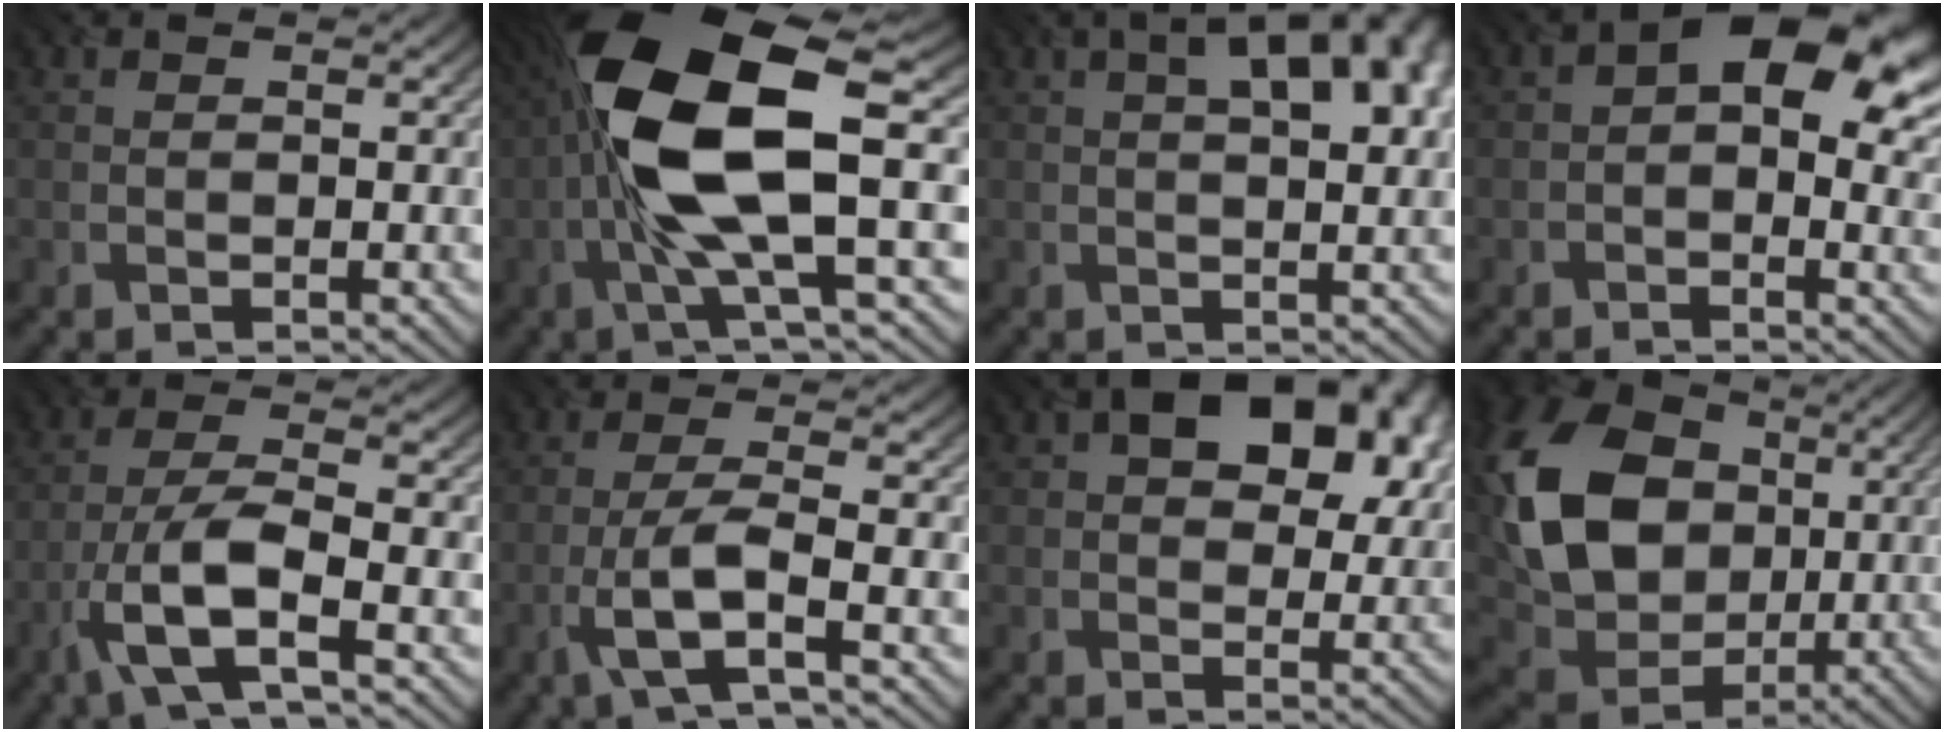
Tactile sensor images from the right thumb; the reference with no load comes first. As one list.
[{"total": 16.1, "force": [0.2, 5.5, 15.1], "torque": [-0.305, 0.012, 0.003]}, {"total": 12.3, "force": [4.2, 5.2, 10.3], "torque": [-0.146, 0.033, 0.046]}, {"total": 12.5, "force": [3.5, 7.0, 9.7], "torque": [-0.133, 0.006, 0.045]}, {"total": 8.6, "force": [-4.2, 2.2, 7.2], "torque": [-0.150, 0.001, -0.095]}, {"total": 5.8, "force": [-2.5, 1.0, 5.2], "torque": [-0.107, 0.008, -0.059]}, {"total": 14.6, "force": [5.5, 8.8, 10.3], "torque": [-0.149, 0.021, 0.082]}, {"total": 17.4, "force": [2.3, 13.4, 11.0], "torque": [-0.258, 0.004, 0.045]}]